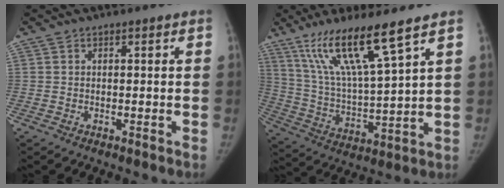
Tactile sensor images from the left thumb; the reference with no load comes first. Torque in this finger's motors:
{"motor_torque": [0.16, 0.18, 1.30, -1.47, 0.14]}